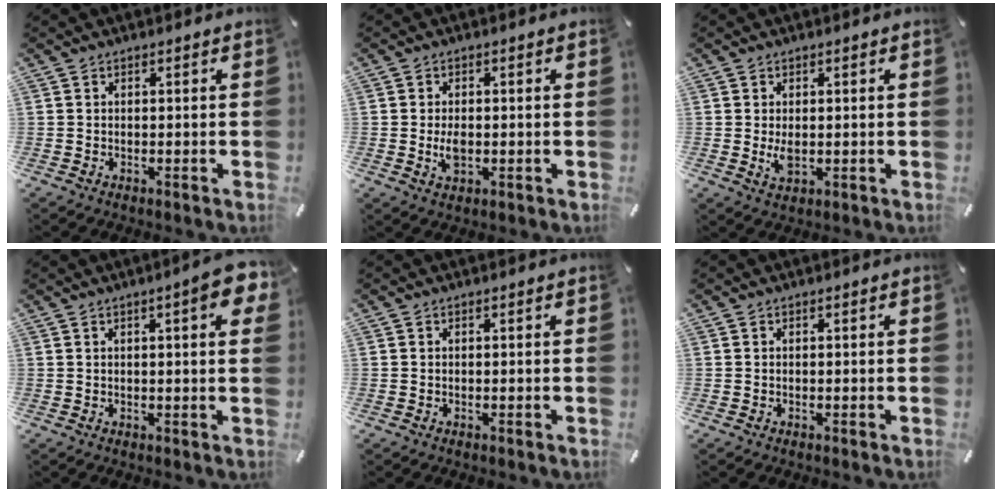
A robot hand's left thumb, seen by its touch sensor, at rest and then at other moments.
{"total": 3.3, "force": [-0.3, 2.1, 2.4], "torque": [-0.050, -0.004, -0.011]}
{"total": 3.0, "force": [0.0, 2.0, 2.2], "torque": [-0.048, -0.005, -0.004]}
{"total": 7.5, "force": [2.9, 1.5, 6.7], "torque": [-0.096, -0.008, 0.044]}
{"total": 0.0}
{"total": 0.0}